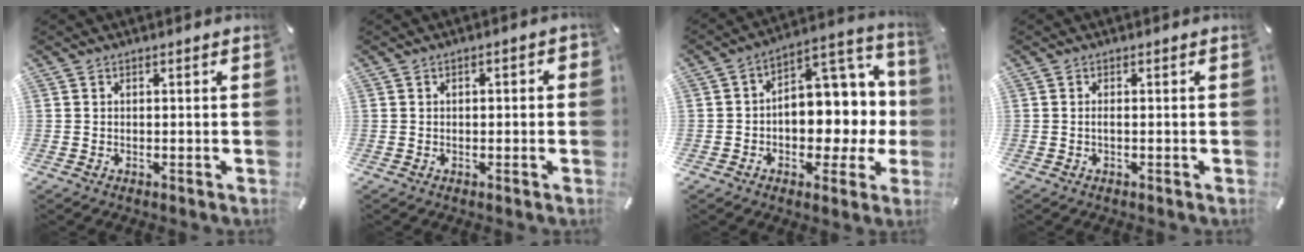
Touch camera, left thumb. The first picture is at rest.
{"total": 1.5, "force": [-0.4, 0.9, 1.1], "torque": [-0.018, 0.005, -0.008]}
{"total": 12.1, "force": [1.1, 9.0, 8.0], "torque": [-0.075, -0.034, 0.024]}
{"total": 0.8, "force": [-0.2, 0.1, 0.8], "torque": [-0.016, -0.002, -0.003]}